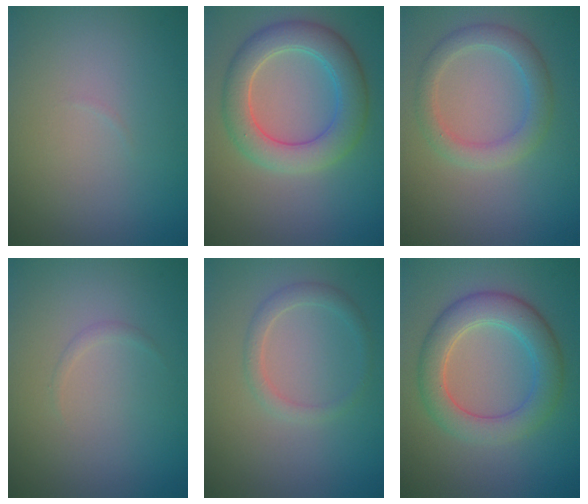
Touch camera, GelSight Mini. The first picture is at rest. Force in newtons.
{"total": 5.6, "press": 5.6, "slide": 0.4}
{"total": 3.1, "press": 3.0, "slide": 0.4}
{"total": 0.5, "press": 0.5, "slide": 0.0}
{"total": 1.8, "press": 1.8, "slide": 0.1}
{"total": 5.2, "press": 5.2, "slide": 0.2}